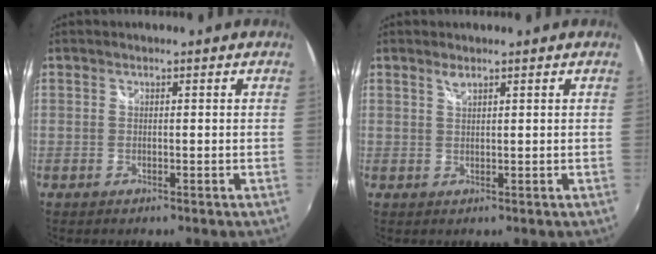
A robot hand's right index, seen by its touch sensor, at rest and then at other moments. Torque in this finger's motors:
{"motor_torque": [0.05, -0.02, 0.01, 0.02]}